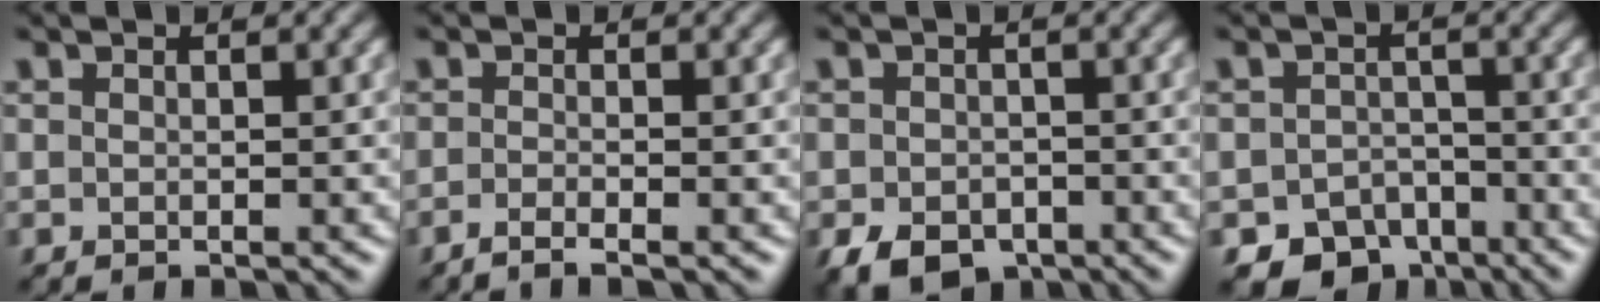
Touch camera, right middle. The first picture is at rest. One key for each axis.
{"total": 1.9, "fx": -1.3, "fy": 0.5, "fz": 1.3, "tx": -0.023, "ty": -0.006, "tz": -0.031}
{"total": 4.4, "fx": -2.6, "fy": 2.9, "fz": 2.0, "tx": -0.038, "ty": -0.011, "tz": -0.046}
{"total": 4.7, "fx": -3.3, "fy": 3.2, "fz": 1.1, "tx": -0.008, "ty": -0.005, "tz": -0.051}